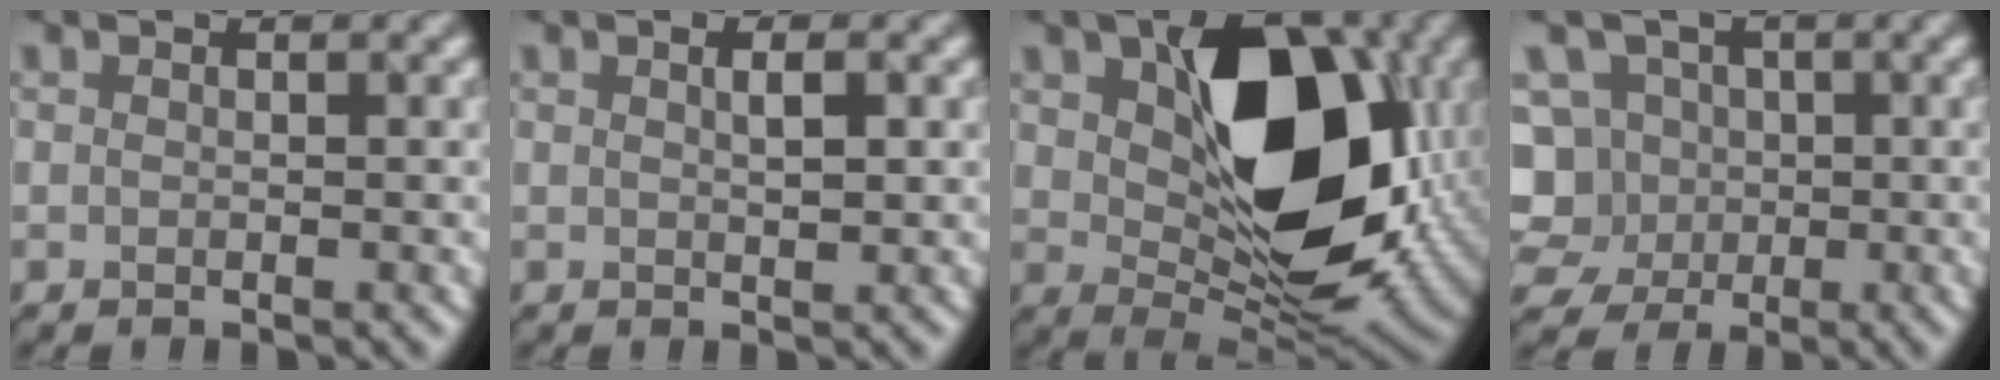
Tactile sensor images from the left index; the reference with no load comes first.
{"total": 1.2, "force": [0.1, 0.3, 1.1], "torque": [-0.011, -0.003, 0.007]}
{"total": 13.3, "force": [2.1, 8.1, 10.4], "torque": [-0.154, -0.014, 0.052]}
{"total": 7.0, "force": [-0.7, 6.6, 2.2], "torque": [-0.042, 0.033, -0.049]}